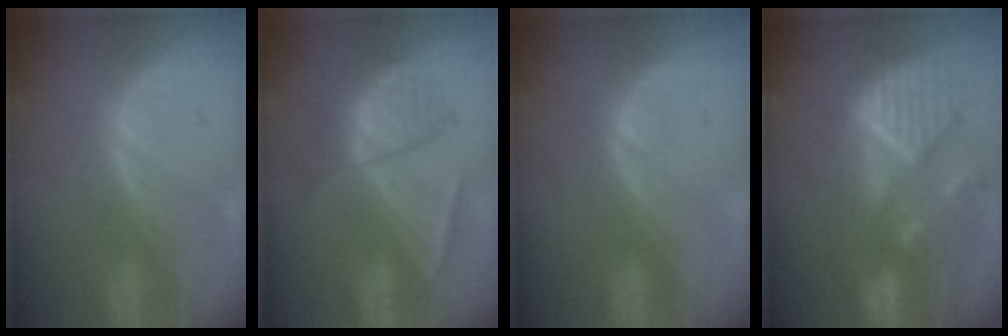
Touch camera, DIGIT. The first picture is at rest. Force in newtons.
{"total": 6.8, "press": 6.0, "slide": 3.2}
{"total": 0.5, "press": 0.5, "slide": 0.1}
{"total": 11.8, "press": 10.3, "slide": 5.8}